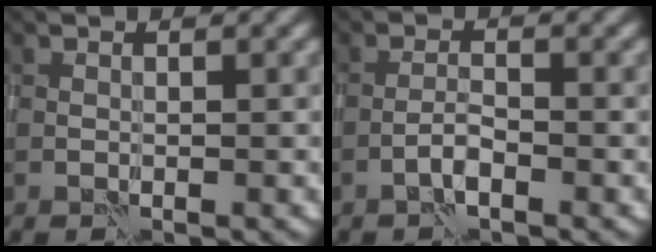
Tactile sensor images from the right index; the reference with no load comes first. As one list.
[{"total": 1.6, "force": [-1.1, 0.1, 1.1], "torque": [-0.021, 0.006, -0.024]}]